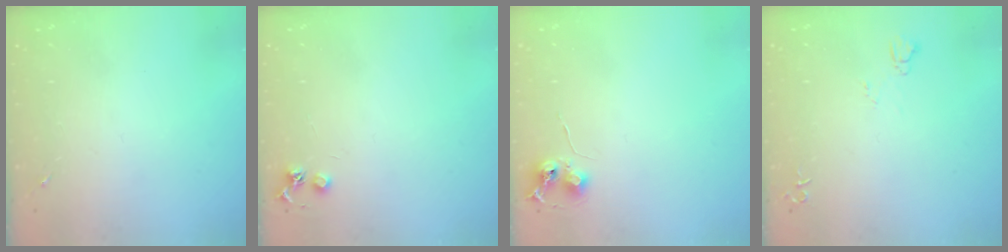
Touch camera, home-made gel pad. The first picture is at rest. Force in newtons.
{"total": 4.1, "press": 4.1, "slide": 0.5}
{"total": 6.4, "press": 6.3, "slide": 0.7}
{"total": 4.9, "press": 4.9, "slide": 0.6}